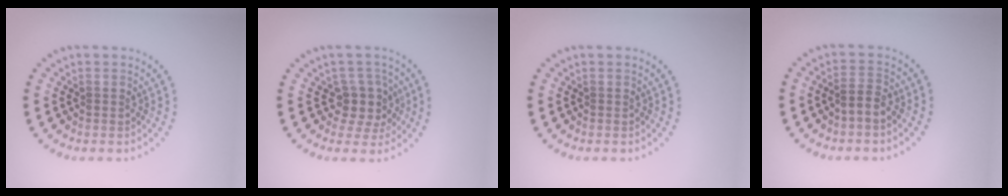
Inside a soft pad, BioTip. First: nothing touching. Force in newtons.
{"total": 2.9, "press": 2.3, "slide": 1.7}
{"total": 0.0}
{"total": 1.7, "press": 1.6, "slide": 0.8}